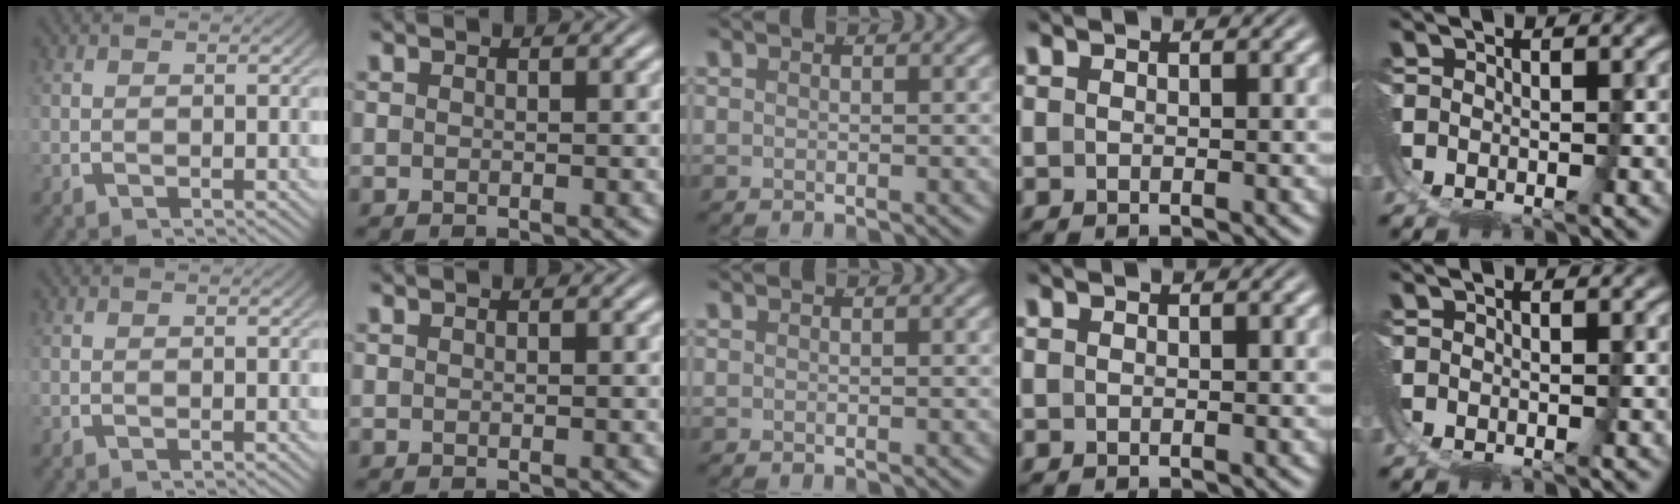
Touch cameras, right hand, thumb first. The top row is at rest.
{}